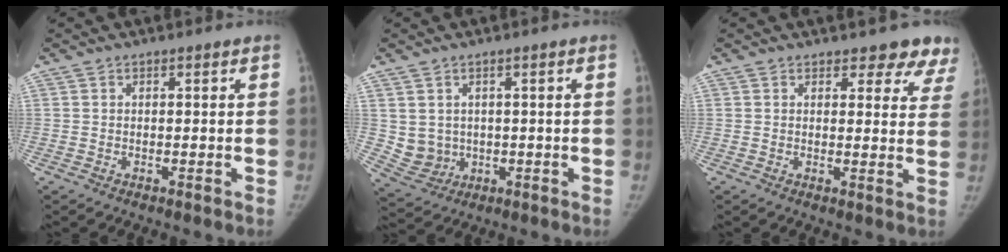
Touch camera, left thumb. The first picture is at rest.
{"total": 5.3, "force": [0.6, 4.9, 2.0], "torque": [-0.022, -0.007, 0.030]}
{"total": 7.8, "force": [6.9, 3.3, 1.6], "torque": [0.032, -0.033, 0.052]}